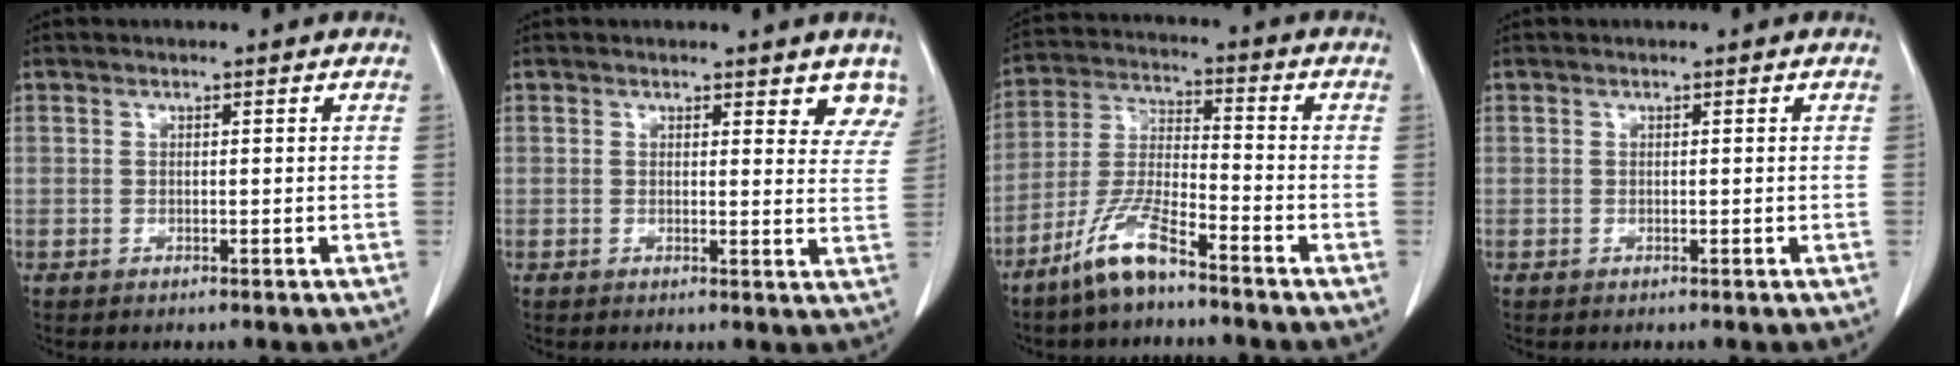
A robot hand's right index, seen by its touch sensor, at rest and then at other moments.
{"total": 5.8, "force": [4.9, 1.8, 2.4], "torque": [-0.008, -0.020, 0.038]}
{"total": 9.0, "force": [-6.6, 1.3, 6.0], "torque": [-0.135, -0.015, -0.136]}
{"total": 0.0}